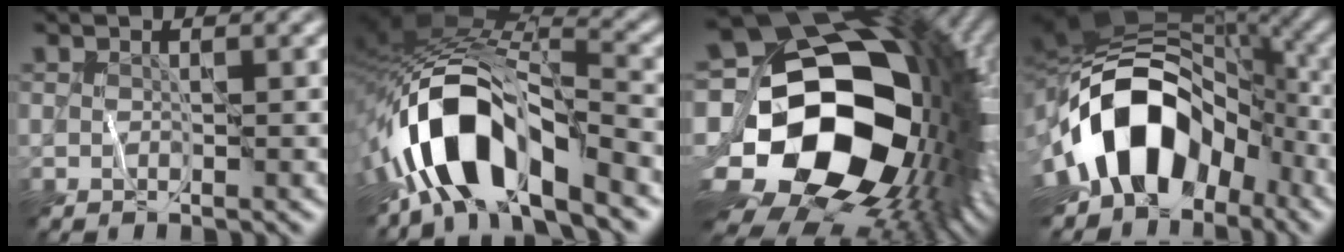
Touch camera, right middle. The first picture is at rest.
{"total": 10.5, "force": [-5.7, 4.2, 7.7], "torque": [-0.136, 0.008, -0.111]}
{"total": 19.9, "force": [-3.2, 14.7, 13.0], "torque": [-0.225, -0.037, -0.036]}
{"total": 14.7, "force": [-5.2, 9.7, 9.7], "torque": [-0.149, 0.007, -0.098]}